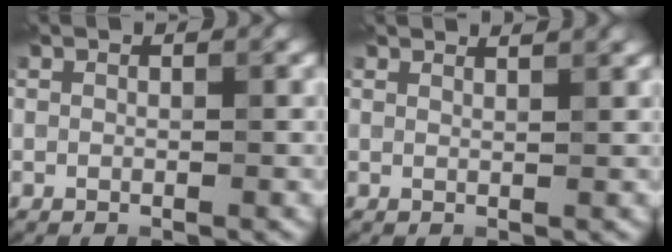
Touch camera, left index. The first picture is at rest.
{"total": 2.3, "force": [2.1, 0.5, 0.7], "torque": [-0.004, 0.008, 0.016]}